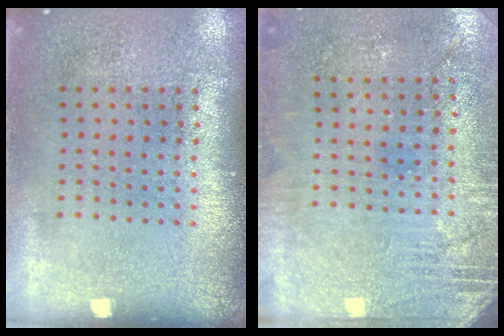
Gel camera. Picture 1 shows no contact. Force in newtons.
{"total": 2.8, "press": 2.5, "slide": 1.2}